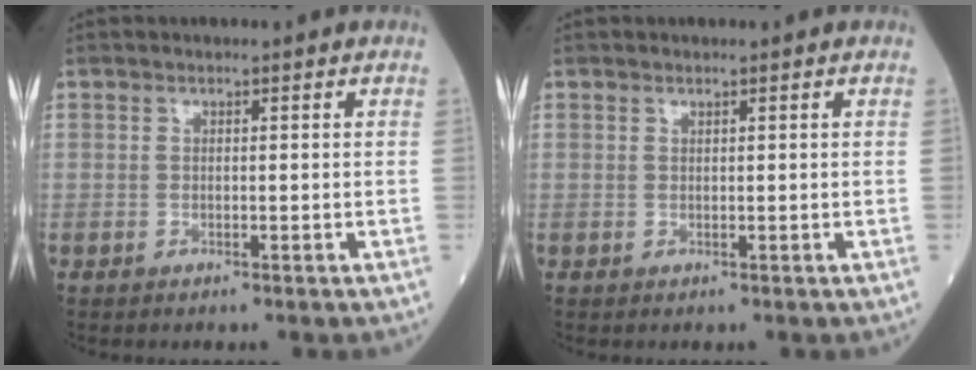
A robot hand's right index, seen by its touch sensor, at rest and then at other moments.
{"total": 0.0}